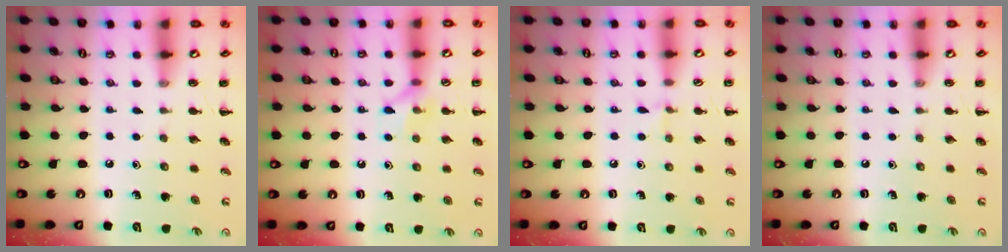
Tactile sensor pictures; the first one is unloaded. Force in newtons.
{"total": 6.9, "press": 6.9, "slide": 0.4}
{"total": 4.1, "press": 3.9, "slide": 1.4}
{"total": 0.0}